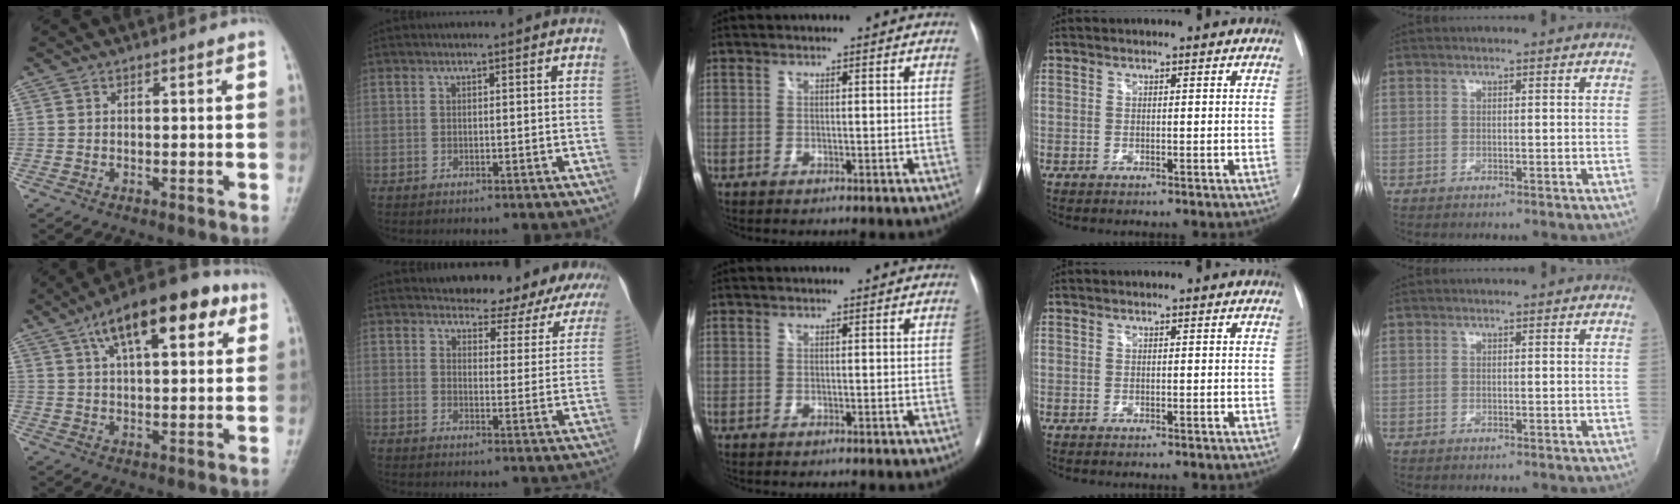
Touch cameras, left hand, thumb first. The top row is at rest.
{"thumb": {"total": 16.7, "force": [7.7, 6.9, 13.1], "torque": [-0.174, 0.003, 0.116]}, "index": {"total": 15.1, "force": [14.4, 3.6, 2.7], "torque": [0.000, -0.033, 0.144]}}